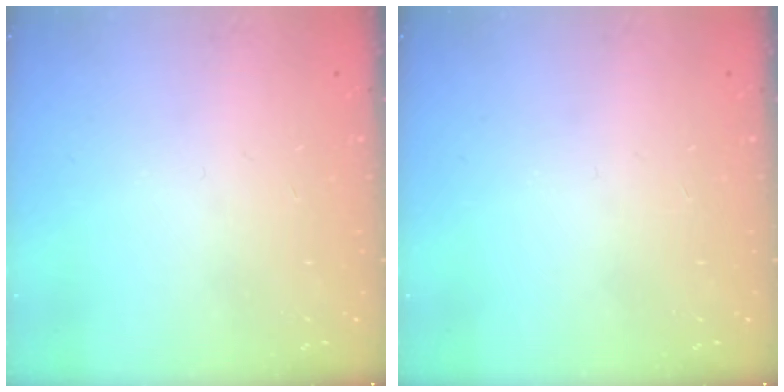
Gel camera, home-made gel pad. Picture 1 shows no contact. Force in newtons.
{"total": 0.0}